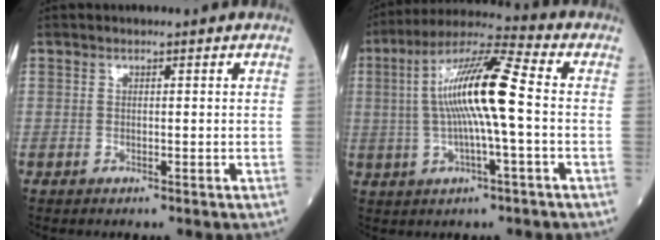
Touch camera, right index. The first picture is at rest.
{"total": 13.2, "force": [0.3, 0.7, 13.2], "torque": [-0.246, 0.019, -0.001]}